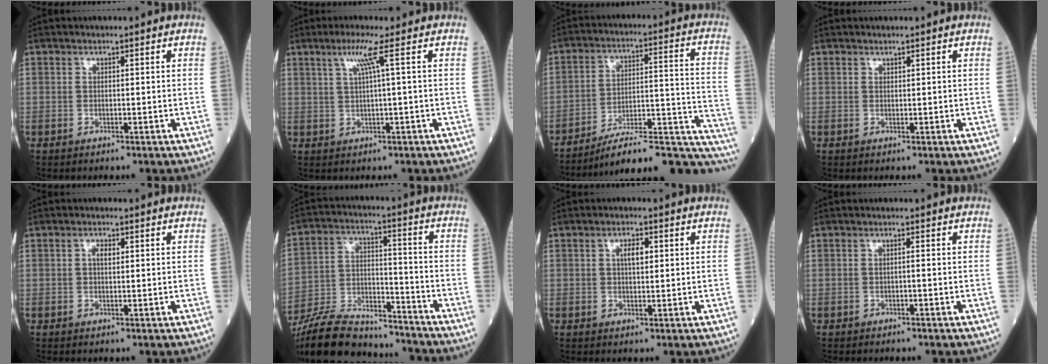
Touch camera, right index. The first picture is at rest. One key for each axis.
{"total": 3.8, "fx": 1.4, "fy": -1.1, "fz": 3.3, "tx": -0.071, "ty": 0.005, "tz": 0.030}
{"total": 23.7, "fx": -21.5, "fy": 2.8, "fz": 9.5, "tx": -0.057, "ty": 0.039, "tz": -0.302}
{"total": 0.0}
{"total": 1.5, "fx": 0.4, "fy": 0.7, "fz": 1.3, "tx": -0.024, "ty": 0.003, "tz": 0.005}
{"total": 18.9, "fx": -17.4, "fy": 4.4, "fz": 5.8, "tx": -0.126, "ty": 0.005, "tz": -0.289}
{"total": 2.7, "fx": 0.7, "fy": 1.0, "fz": 2.4, "tx": -0.041, "ty": 0.003, "tz": 0.011}
{"total": 0.6, "fx": -0.2, "fy": 0.0, "fz": 0.6, "tx": -0.009, "ty": 0.001, "tz": -0.002}